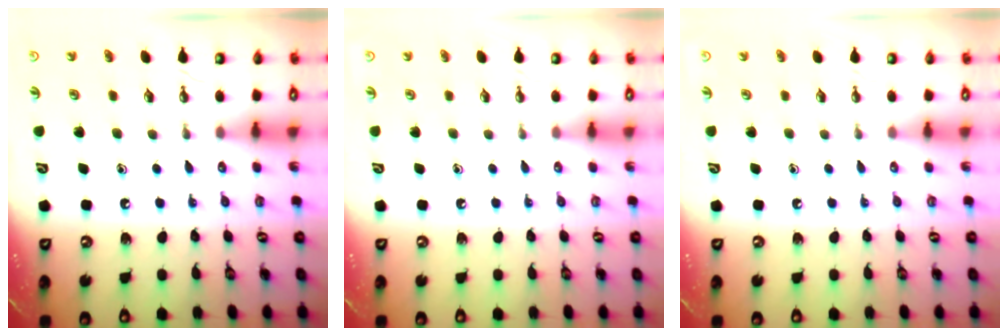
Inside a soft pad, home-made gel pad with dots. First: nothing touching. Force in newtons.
{"total": 0.0}
{"total": 0.0}